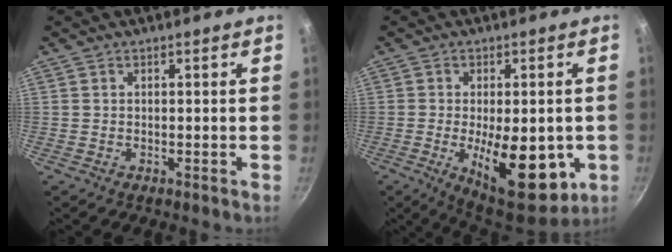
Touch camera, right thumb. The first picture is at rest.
{"total": 17.1, "force": [-3.8, 7.8, 14.8], "torque": [-0.175, -0.009, -0.040]}